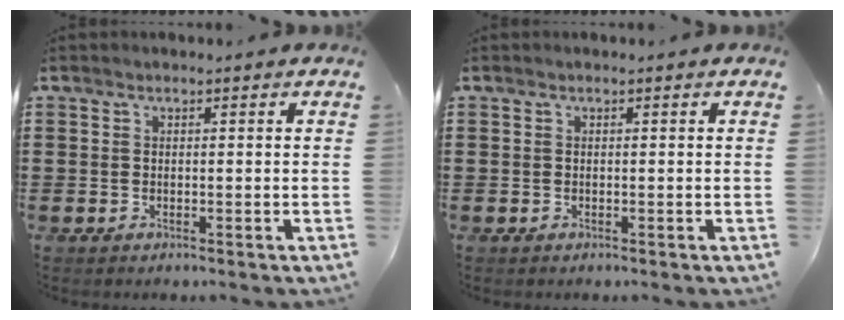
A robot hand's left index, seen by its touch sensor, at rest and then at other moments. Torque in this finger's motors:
{"motor_torque": [-0.01, 0.00, 0.02, 0.01]}